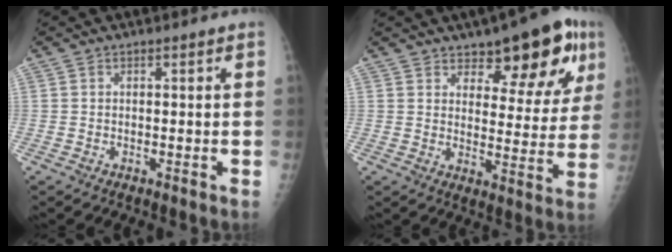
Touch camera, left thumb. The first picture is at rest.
{"total": 14.7, "force": [8.6, 6.1, 10.2], "torque": [-0.080, -0.037, 0.120]}